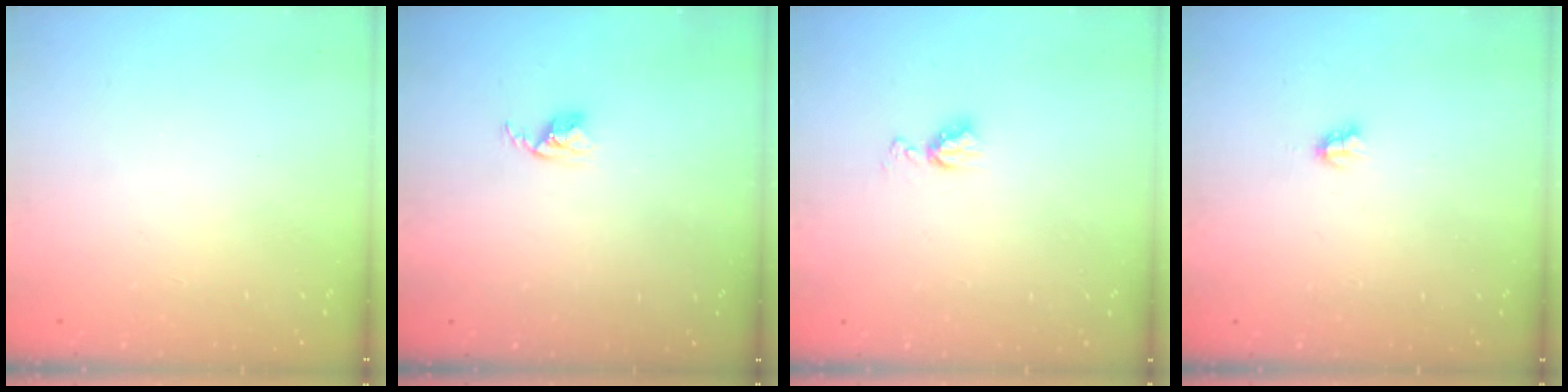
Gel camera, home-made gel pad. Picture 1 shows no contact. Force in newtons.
{"total": 2.7, "press": 2.7, "slide": 0.4}
{"total": 4.8, "press": 4.7, "slide": 0.5}
{"total": 2.2, "press": 2.2, "slide": 0.2}